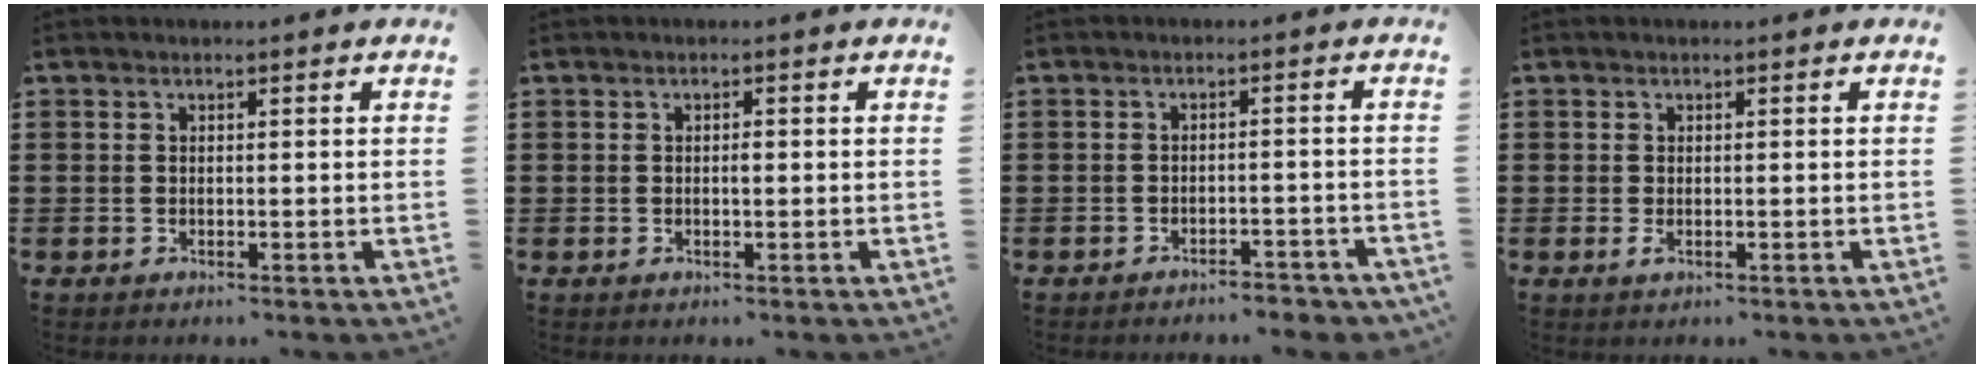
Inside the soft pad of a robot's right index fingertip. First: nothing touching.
{"total": 0.9, "force": [0.0, 0.3, 0.8], "torque": [-0.018, -0.003, 0.000]}
{"total": 2.6, "force": [-2.6, 0.1, 0.4], "torque": [-0.011, -0.001, -0.053]}
{"total": 0.8, "force": [-0.2, 0.3, 0.8], "torque": [-0.022, -0.005, -0.005]}